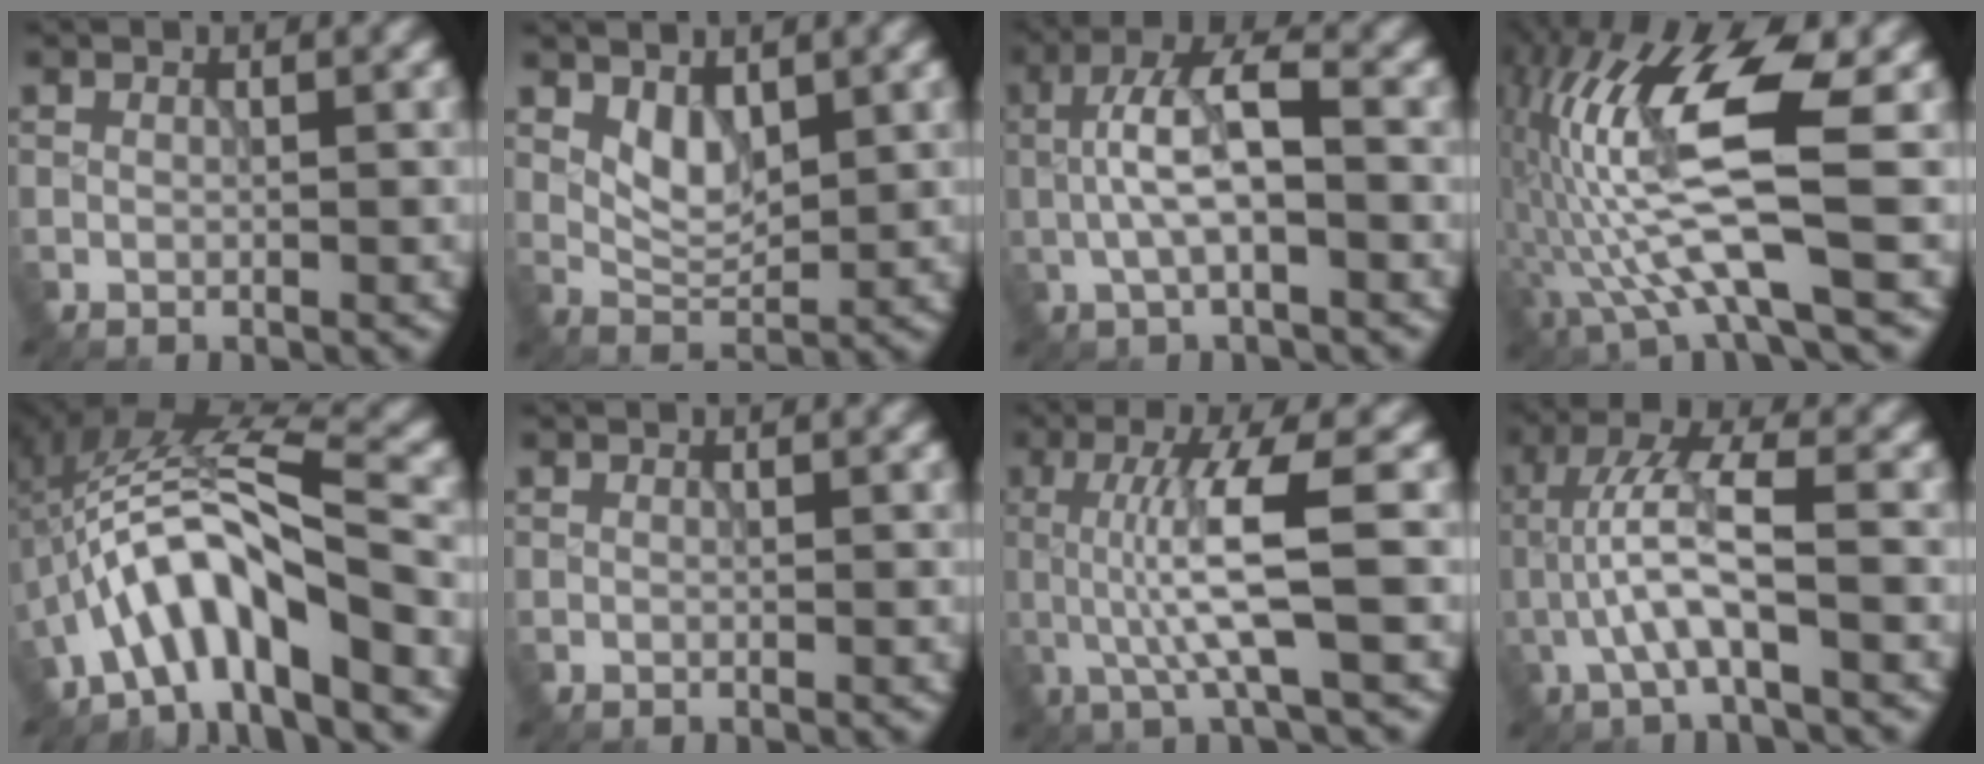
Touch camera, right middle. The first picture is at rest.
{"total": 2.6, "force": [1.3, 1.4, 1.7], "torque": [-0.028, -0.008, 0.031]}
{"total": 5.9, "force": [-0.4, 1.9, 5.6], "torque": [-0.105, 0.017, -0.014]}
{"total": 11.1, "force": [-0.3, 2.2, 10.9], "torque": [-0.217, 0.018, -0.004]}
{"total": 7.7, "force": [-4.0, 1.9, 6.3], "torque": [-0.108, 0.025, -0.073]}
{"total": 0.0}
{"total": 6.2, "force": [-0.2, 0.8, 6.1], "torque": [-0.121, 0.005, -0.001]}
{"total": 5.4, "force": [-1.2, 1.2, 5.1], "torque": [-0.103, 0.019, -0.027]}